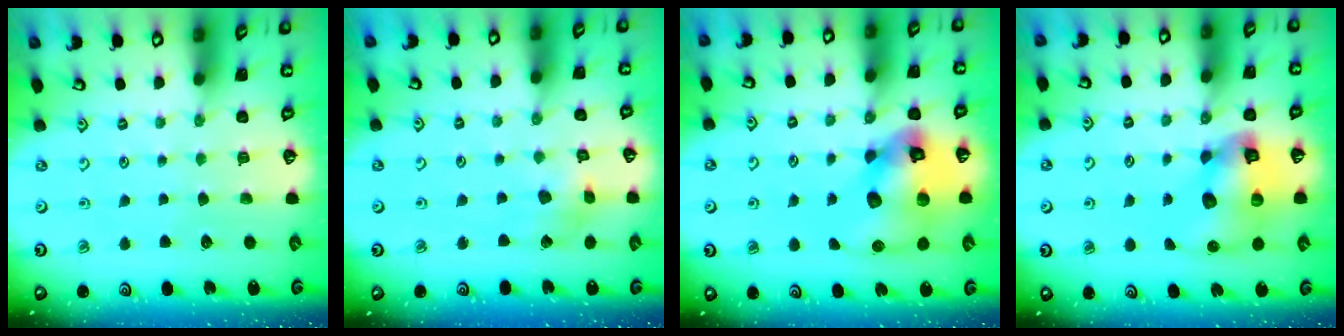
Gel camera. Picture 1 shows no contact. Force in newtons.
{"total": 6.0, "press": 6.0, "slide": 0.7}
{"total": 17.4, "press": 17.2, "slide": 2.4}
{"total": 12.4, "press": 12.3, "slide": 2.0}